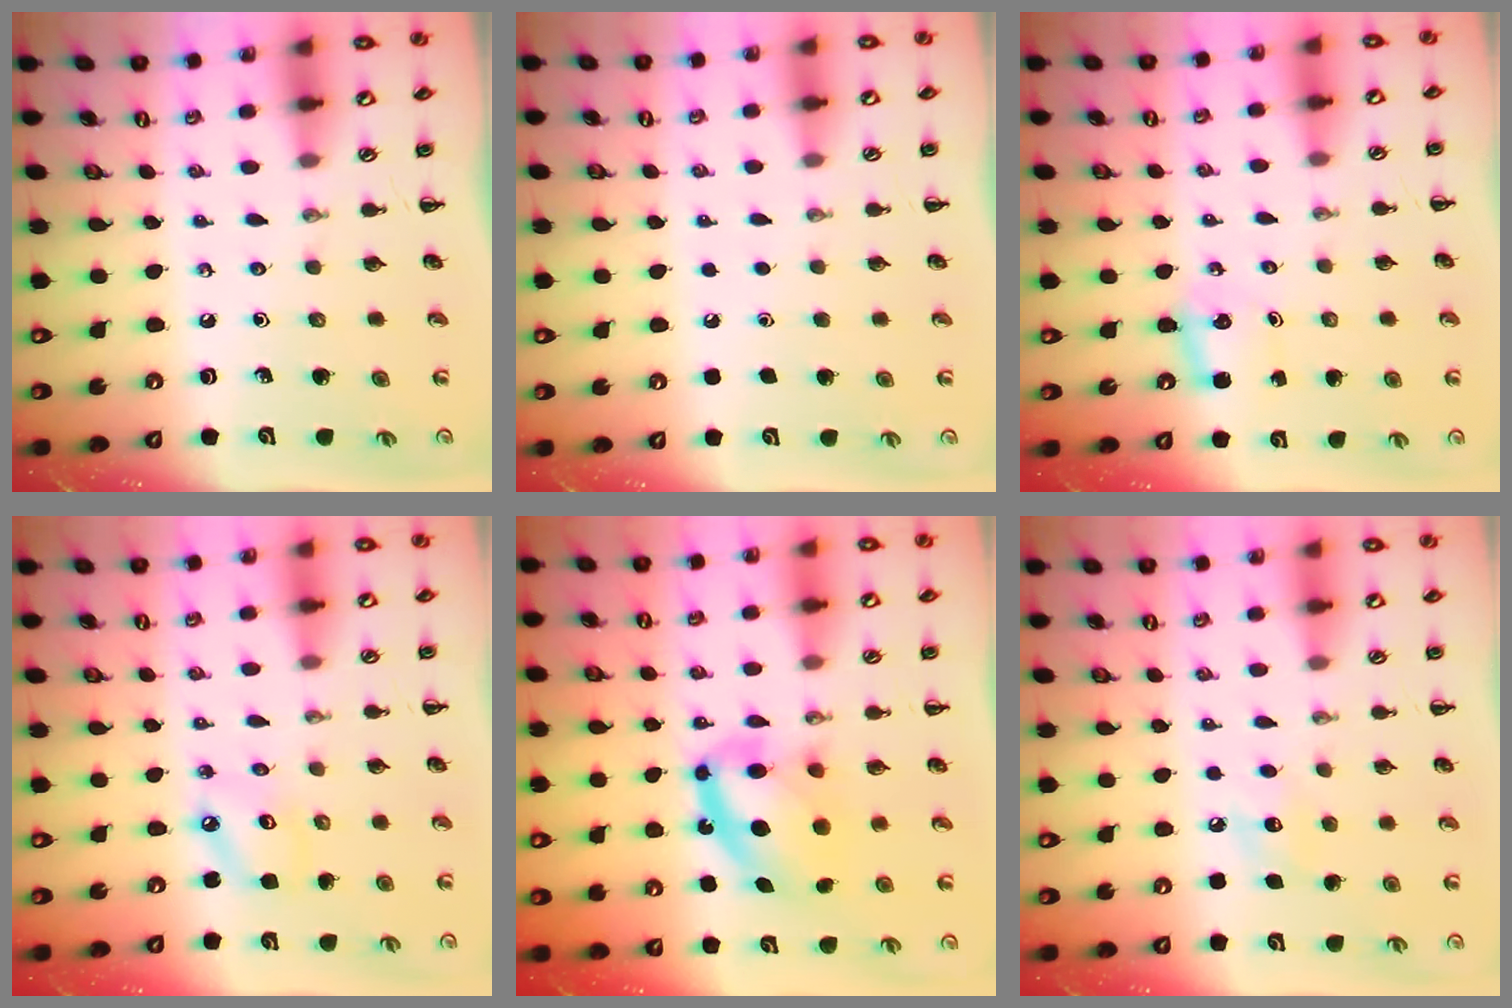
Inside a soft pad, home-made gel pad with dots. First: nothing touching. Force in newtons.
{"total": 1.8, "press": 1.8, "slide": 0.1}
{"total": 4.0, "press": 3.9, "slide": 1.0}
{"total": 5.1, "press": 5.1, "slide": 0.6}
{"total": 10.7, "press": 10.4, "slide": 2.4}
{"total": 6.8, "press": 6.5, "slide": 1.9}